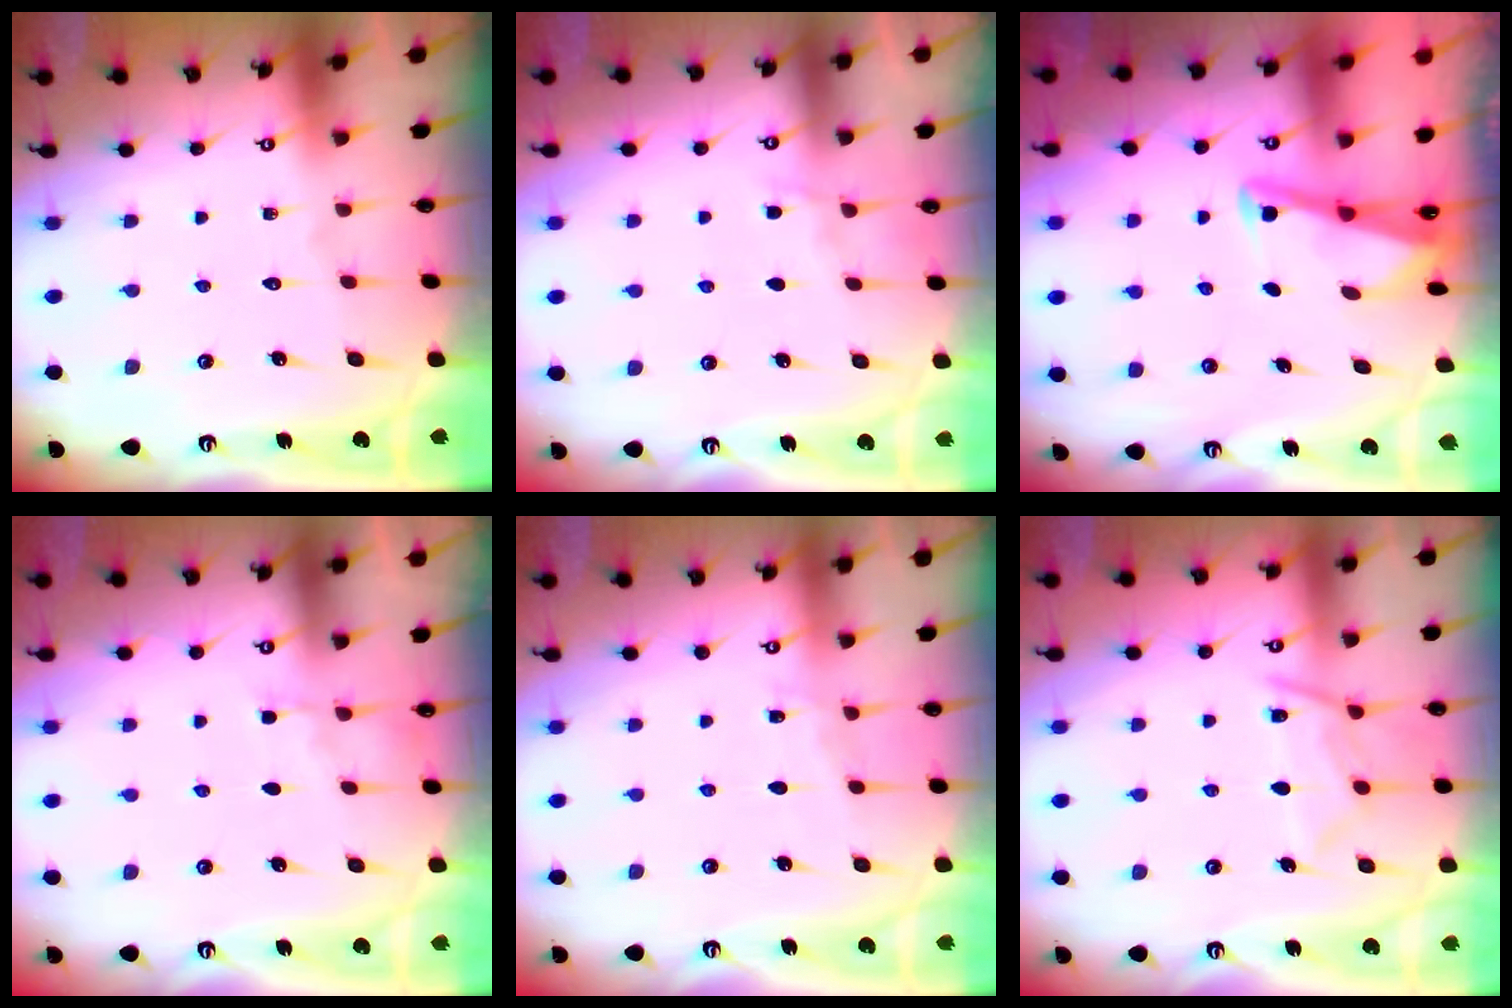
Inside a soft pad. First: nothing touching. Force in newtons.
{"total": 3.0, "press": 3.0, "slide": 0.4}
{"total": 2.9, "press": 2.8, "slide": 0.4}
{"total": 4.0, "press": 4.0, "slide": 0.5}
{"total": 2.8, "press": 2.8, "slide": 0.4}
{"total": 10.0, "press": 9.9, "slide": 0.9}